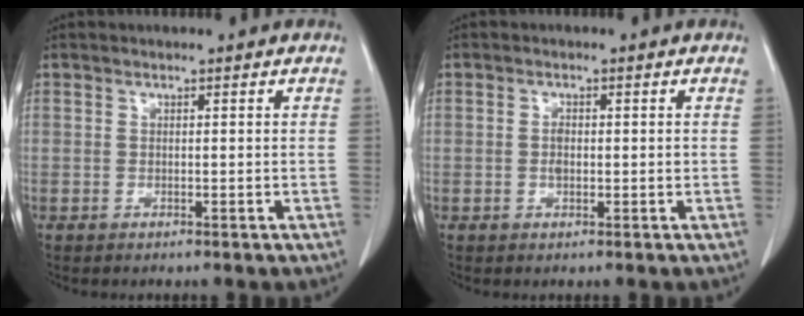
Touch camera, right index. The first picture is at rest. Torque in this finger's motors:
{"motor_torque": [0.37, -0.10, 0.01, 0.05]}